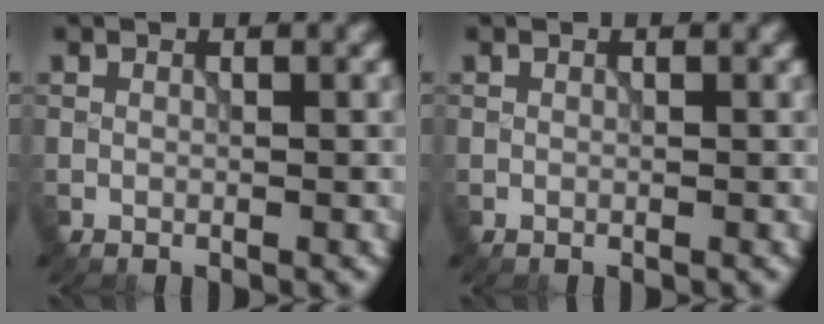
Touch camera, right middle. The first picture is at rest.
{"total": 0.0}